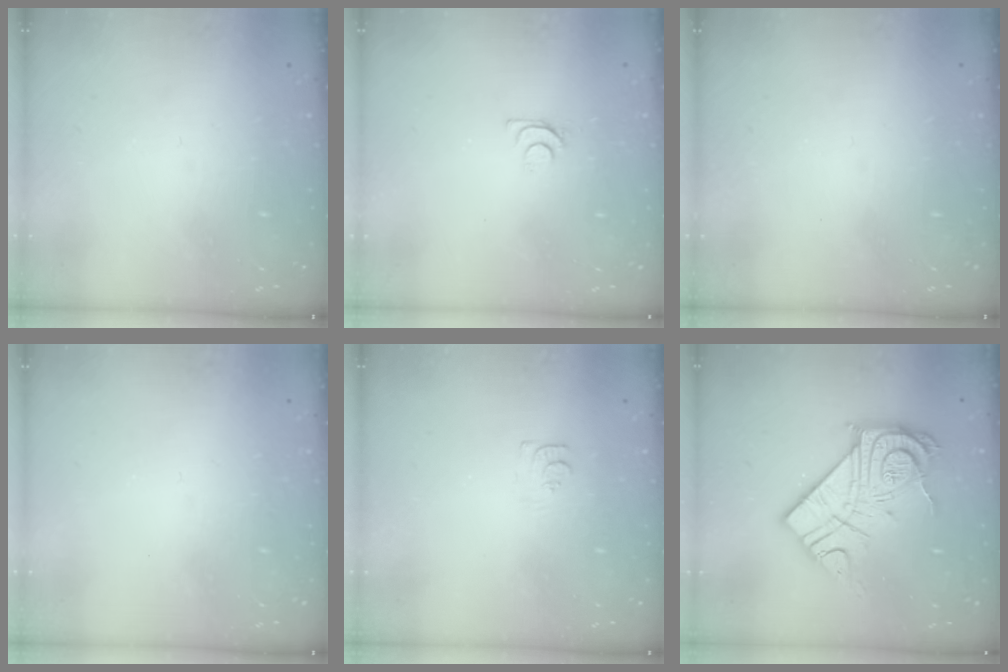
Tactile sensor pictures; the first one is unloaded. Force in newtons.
{"total": 4.3, "press": 4.2, "slide": 0.5}
{"total": 0.0}
{"total": 1.8, "press": 1.8, "slide": 0.4}
{"total": 3.7, "press": 3.6, "slide": 0.5}
{"total": 20.7, "press": 20.7, "slide": 1.7}